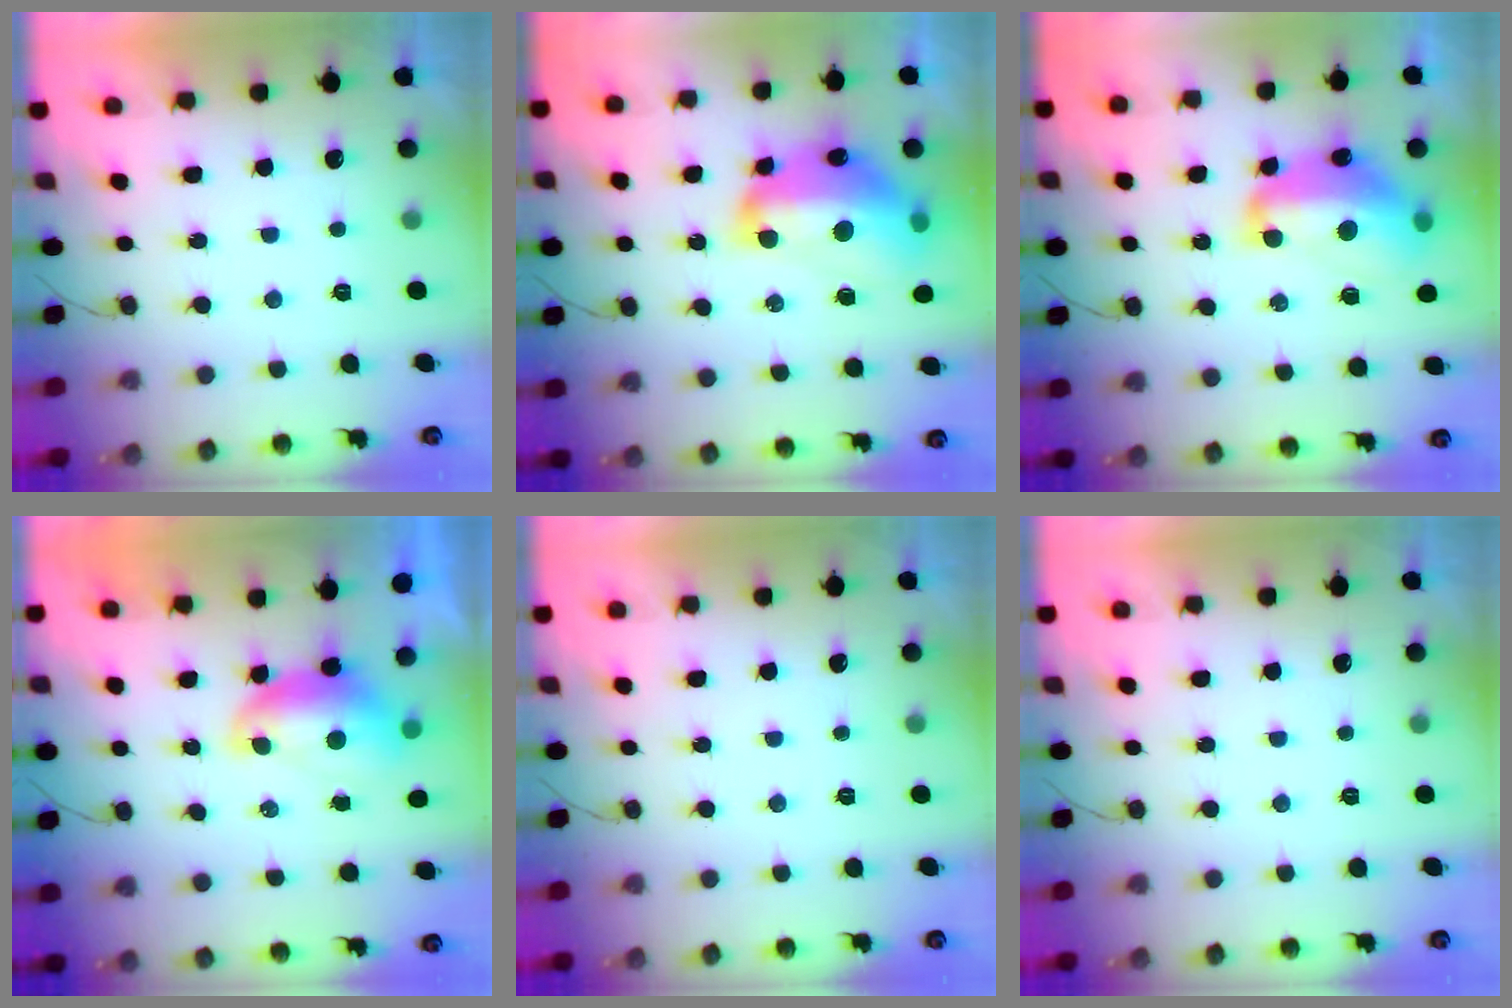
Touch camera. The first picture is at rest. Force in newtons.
{"total": 19.3, "press": 19.0, "slide": 3.1}
{"total": 16.4, "press": 16.3, "slide": 1.9}
{"total": 8.5, "press": 8.4, "slide": 1.0}
{"total": 0.0}
{"total": 0.0}